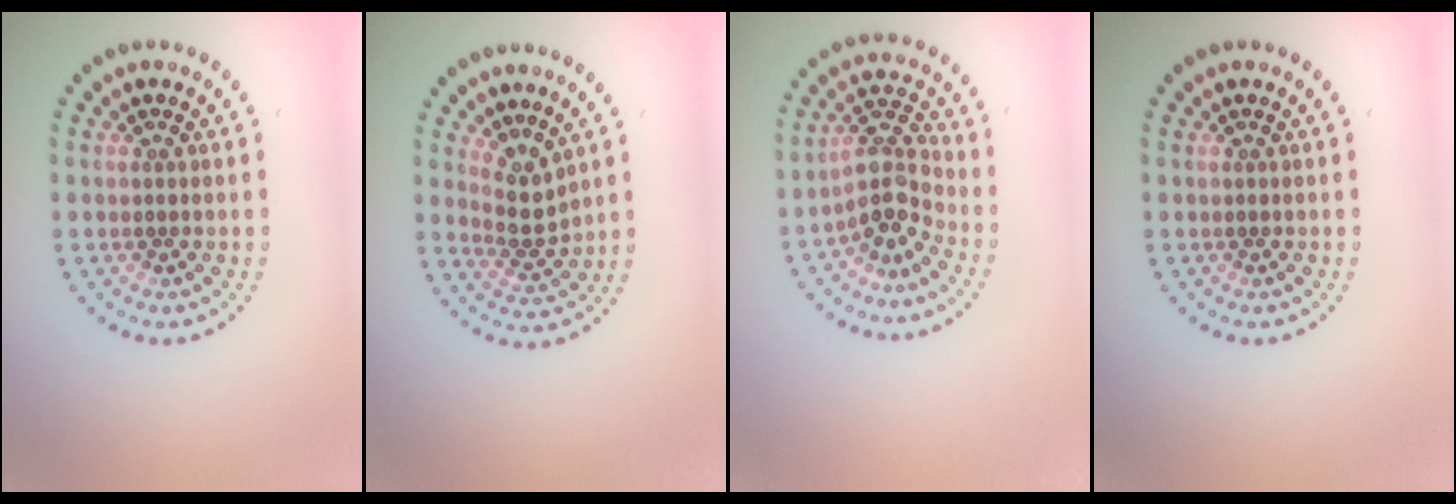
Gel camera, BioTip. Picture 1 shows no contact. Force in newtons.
{"total": 2.5, "press": 1.9, "slide": 1.7}
{"total": 3.6, "press": 2.9, "slide": 2.2}
{"total": 0.0}